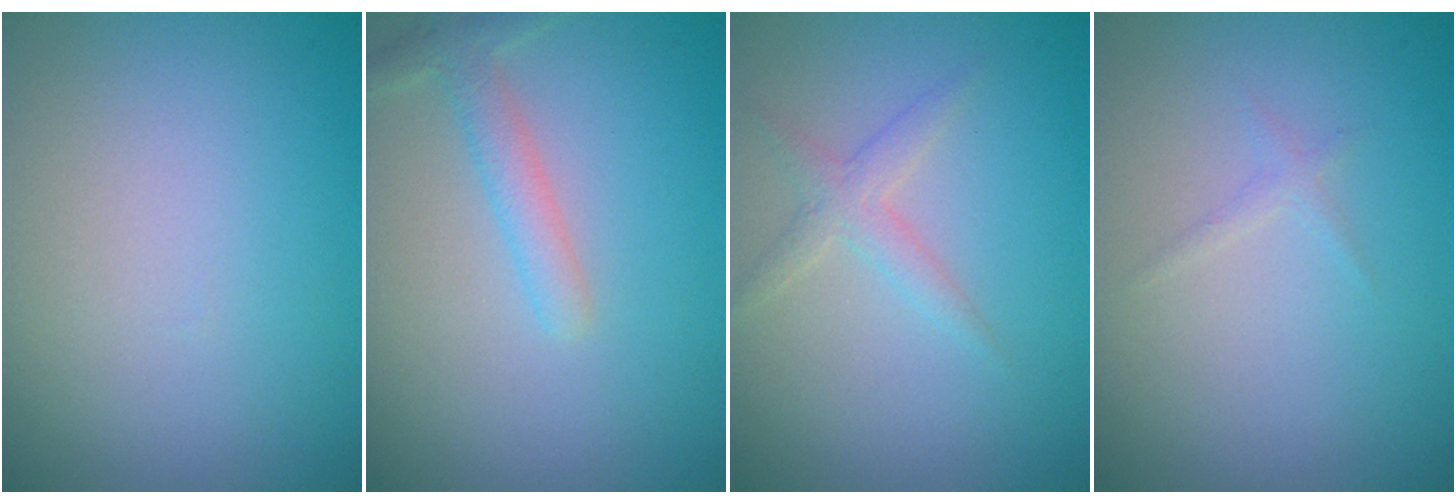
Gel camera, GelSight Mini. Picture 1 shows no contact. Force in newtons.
{"total": 2.1, "press": 2.1, "slide": 0.1}
{"total": 1.7, "press": 1.7, "slide": 0.1}
{"total": 0.6, "press": 0.6, "slide": 0.1}